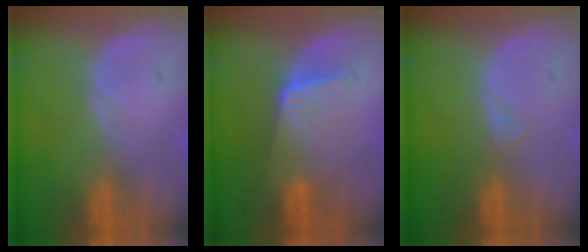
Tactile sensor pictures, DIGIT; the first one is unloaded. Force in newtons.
{"total": 6.6, "press": 5.8, "slide": 3.1}
{"total": 0.6, "press": 0.5, "slide": 0.2}